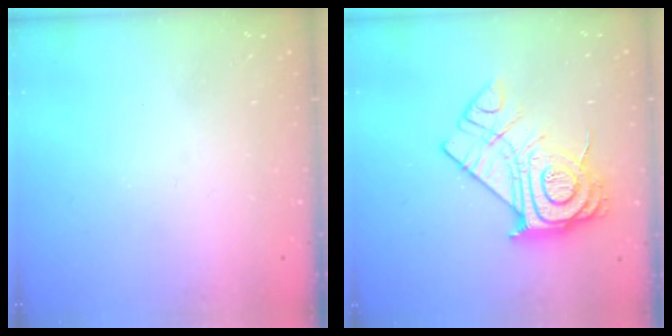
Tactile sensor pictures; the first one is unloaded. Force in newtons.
{"total": 18.3, "press": 18.3, "slide": 1.4}